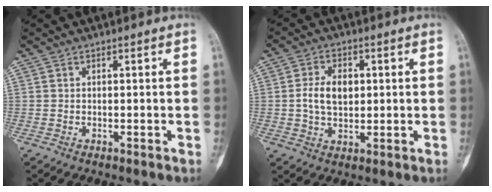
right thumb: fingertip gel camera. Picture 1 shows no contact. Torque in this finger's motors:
{"motor_torque": [0.01, 0.02, 0.43, -0.25, 0.02]}